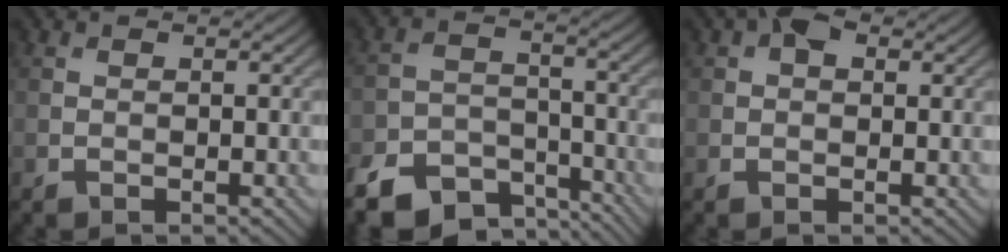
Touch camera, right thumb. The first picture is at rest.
{"total": 9.8, "force": [-7.6, 4.8, 4.1], "torque": [-0.085, -0.017, -0.132]}
{"total": 2.2, "force": [0.8, 1.4, 1.6], "torque": [-0.024, 0.007, 0.005]}